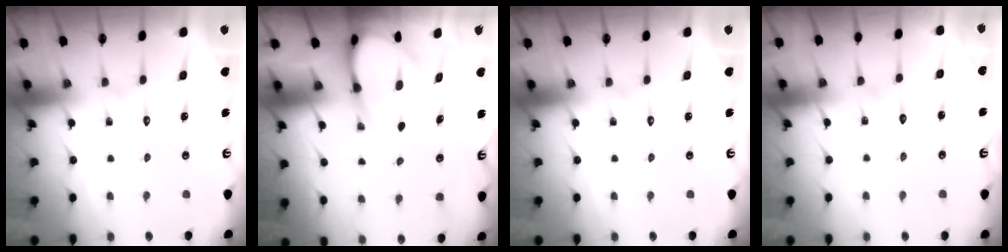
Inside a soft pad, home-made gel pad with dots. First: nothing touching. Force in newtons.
{"total": 5.3, "press": 5.3, "slide": 0.7}
{"total": 0.0}
{"total": 2.7, "press": 2.7, "slide": 0.2}